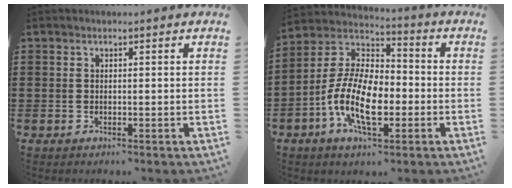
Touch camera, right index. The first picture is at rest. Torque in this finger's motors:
{"motor_torque": [2.14, 0.00, 1.05, 0.21]}